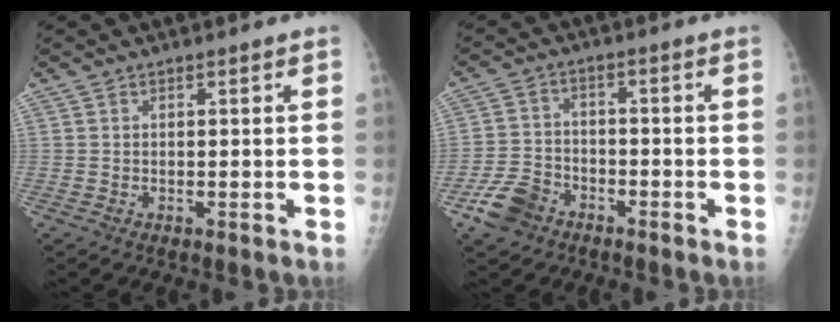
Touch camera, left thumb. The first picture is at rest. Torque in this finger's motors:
{"motor_torque": [-0.97, 0.93, 0.02, 0.06, 0.04]}